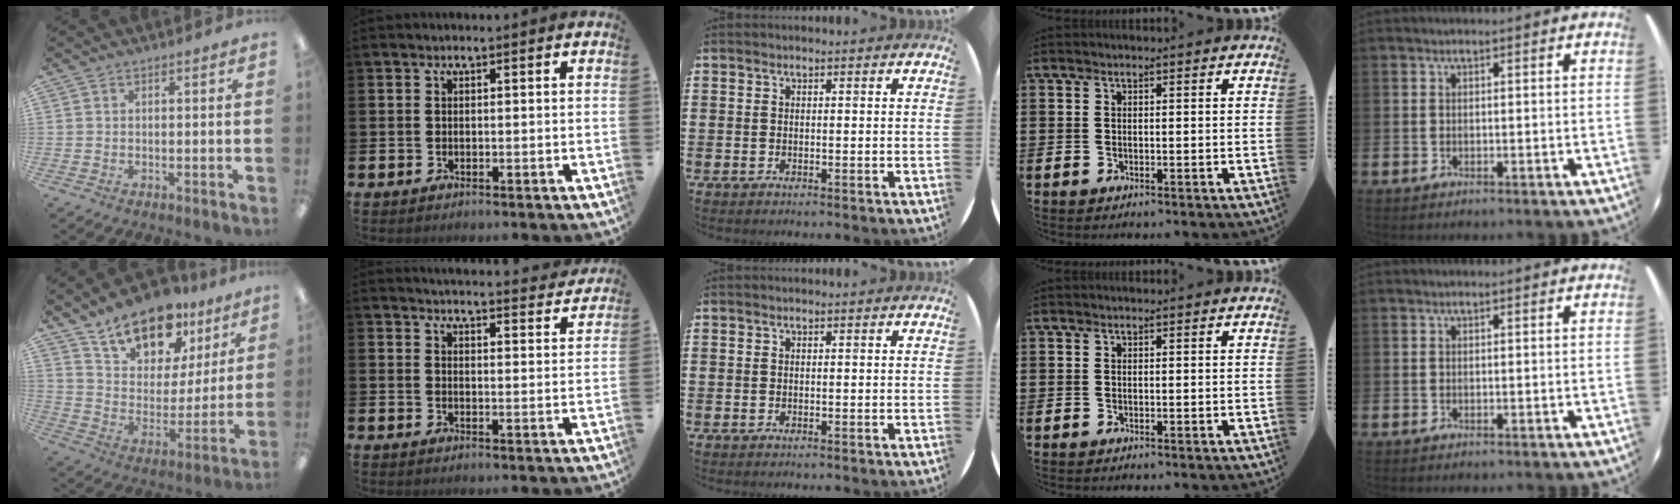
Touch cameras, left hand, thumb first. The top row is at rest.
{"thumb": {"total": 16.6, "force": [12.6, 8.6, 6.6], "torque": [-0.115, -0.083, 0.229]}, "index": {"total": 4.5, "force": [4.4, 0.1, 0.4], "torque": [-0.005, -0.039, 0.075]}}